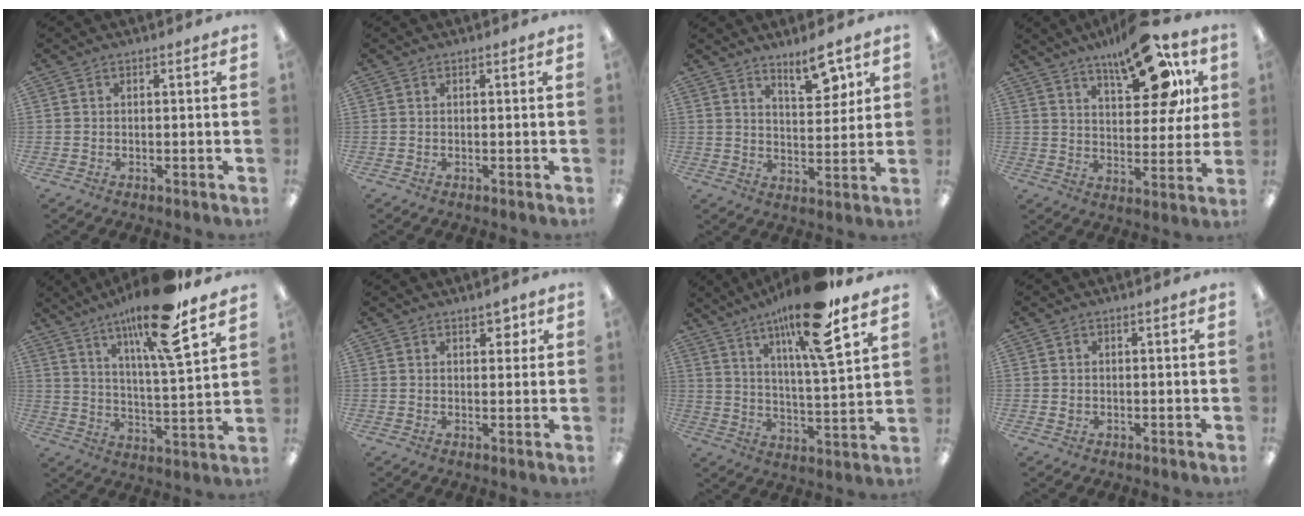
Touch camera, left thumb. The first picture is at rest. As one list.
[{"total": 0.0}, {"total": 8.7, "force": [6.4, 3.1, 5.1], "torque": [-0.052, -0.045, 0.102]}, {"total": 18.9, "force": [11.9, 7.9, 12.4], "torque": [-0.172, -0.062, 0.191]}, {"total": 17.7, "force": [12.6, 2.4, 12.1], "torque": [-0.208, -0.066, 0.197]}, {"total": 3.0, "force": [2.0, 1.5, 1.6], "torque": [-0.010, -0.006, 0.029]}, {"total": 17.7, "force": [12.5, 2.1, 12.4], "torque": [-0.213, -0.065, 0.194]}, {"total": 0.6, "force": [0.0, 0.6, 0.3], "torque": [-0.006, 0.003, -0.001]}]